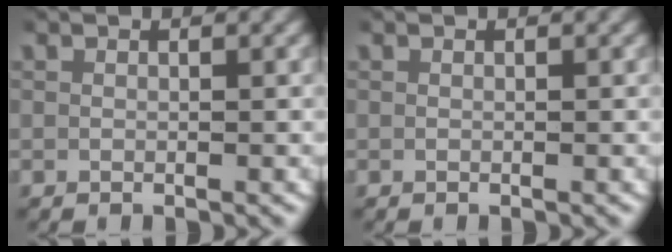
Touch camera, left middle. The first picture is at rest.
{"total": 0.0}